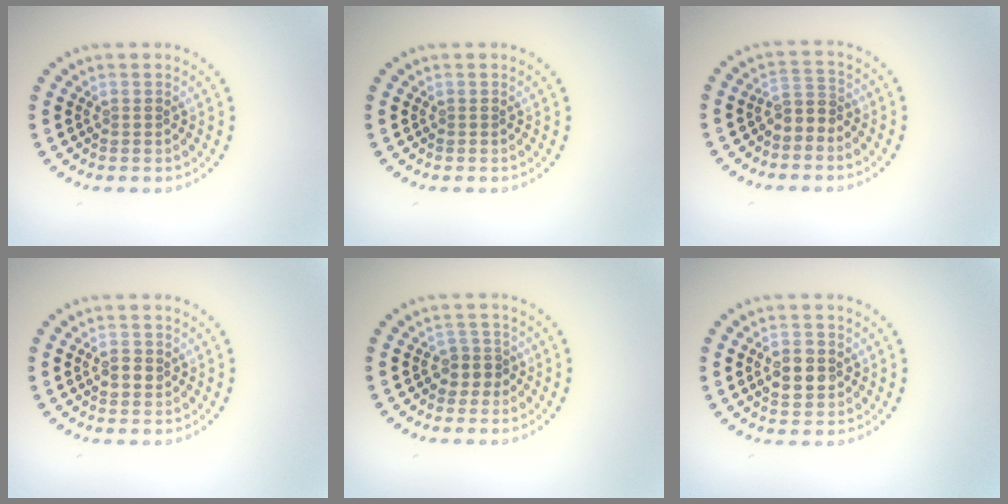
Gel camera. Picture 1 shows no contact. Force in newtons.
{"total": 0.0}
{"total": 1.7, "press": 1.4, "slide": 1.0}
{"total": 1.4, "press": 1.4, "slide": 0.1}
{"total": 1.9, "press": 1.5, "slide": 1.1}
{"total": 3.7, "press": 3.7, "slide": 0.2}